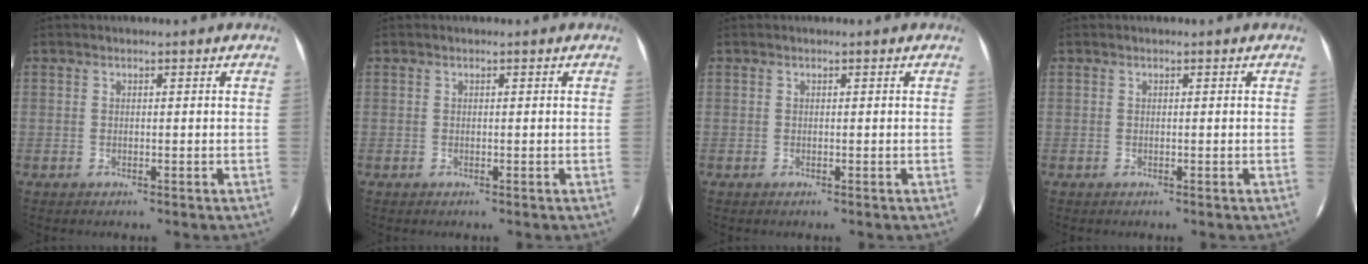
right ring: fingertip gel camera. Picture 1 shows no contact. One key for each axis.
{"total": 0.0}
{"total": 0.0}
{"total": 0.0}